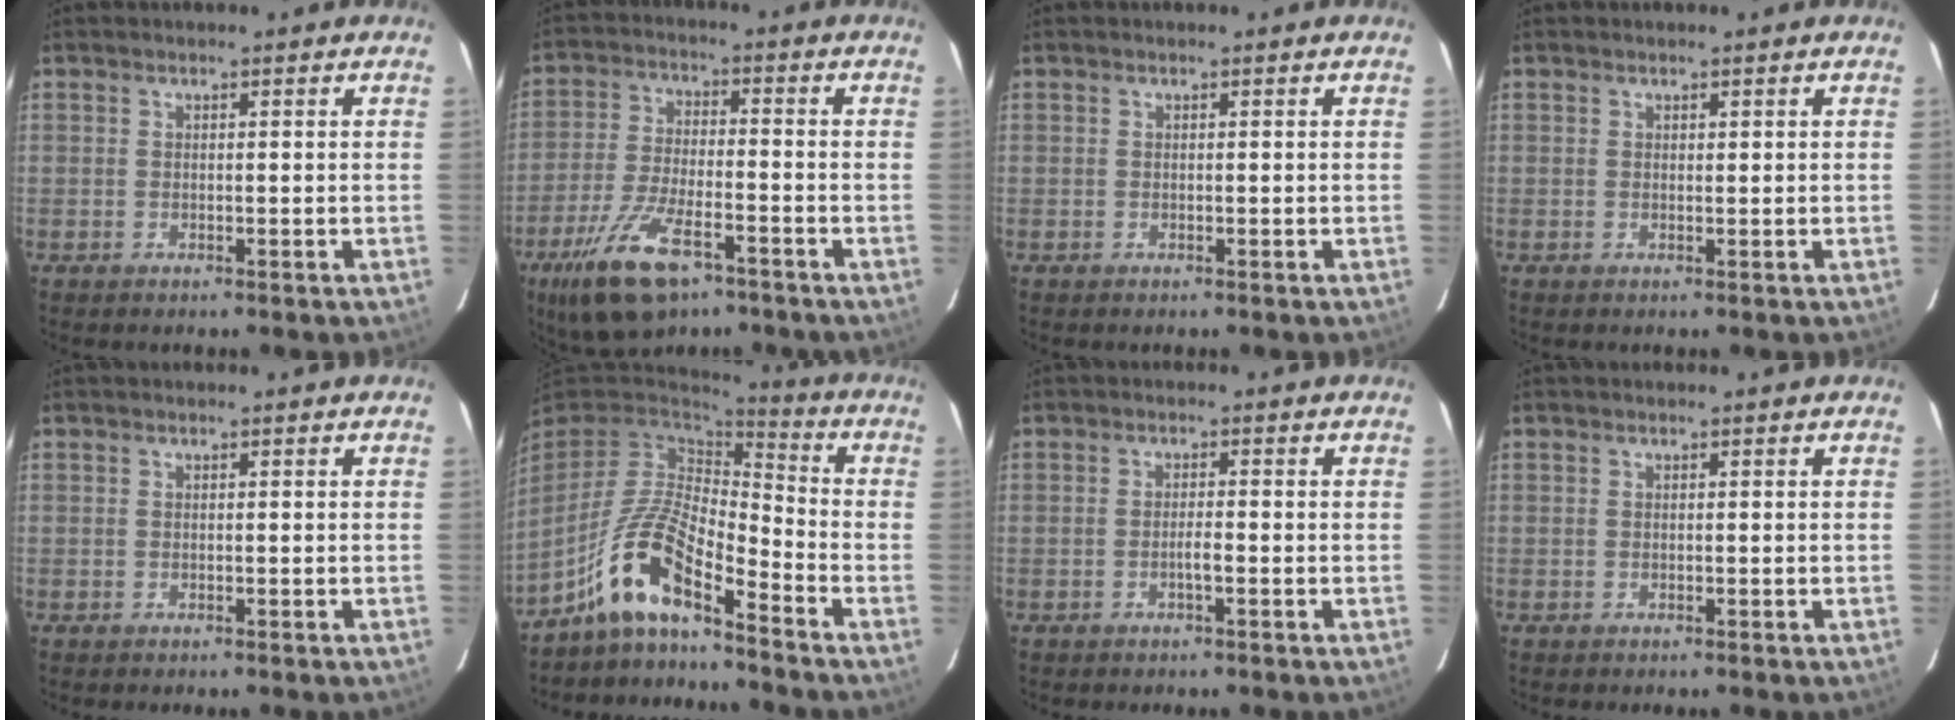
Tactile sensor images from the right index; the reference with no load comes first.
{"total": 12.2, "force": [-7.3, 3.9, 9.0], "torque": [-0.186, -0.017, -0.125]}
{"total": 0.0}
{"total": 0.0}
{"total": 0.0}
{"total": 10.9, "force": [-7.5, 2.4, 7.6], "torque": [-0.169, 0.017, -0.143]}
{"total": 1.5, "force": [-0.6, 0.1, 1.3], "torque": [-0.025, 0.002, -0.011]}
{"total": 0.0}